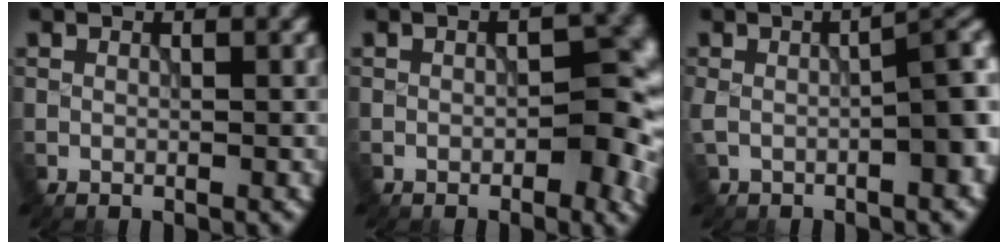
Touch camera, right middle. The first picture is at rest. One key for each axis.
{"total": 6.1, "fx": -1.0, "fy": 3.3, "fz": 5.1, "tx": -0.047, "ty": -0.003, "tz": -0.015}
{"total": 8.7, "fx": -0.5, "fy": 3.2, "fz": 8.1, "tx": -0.089, "ty": -0.004, "tz": -0.009}